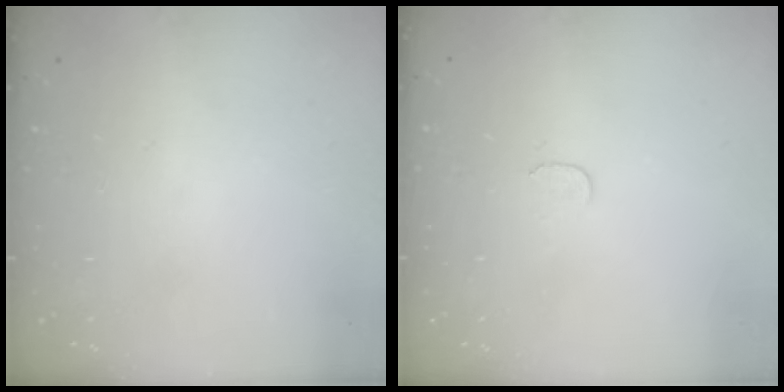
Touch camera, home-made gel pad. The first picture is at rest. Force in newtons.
{"total": 3.9, "press": 3.9, "slide": 0.3}